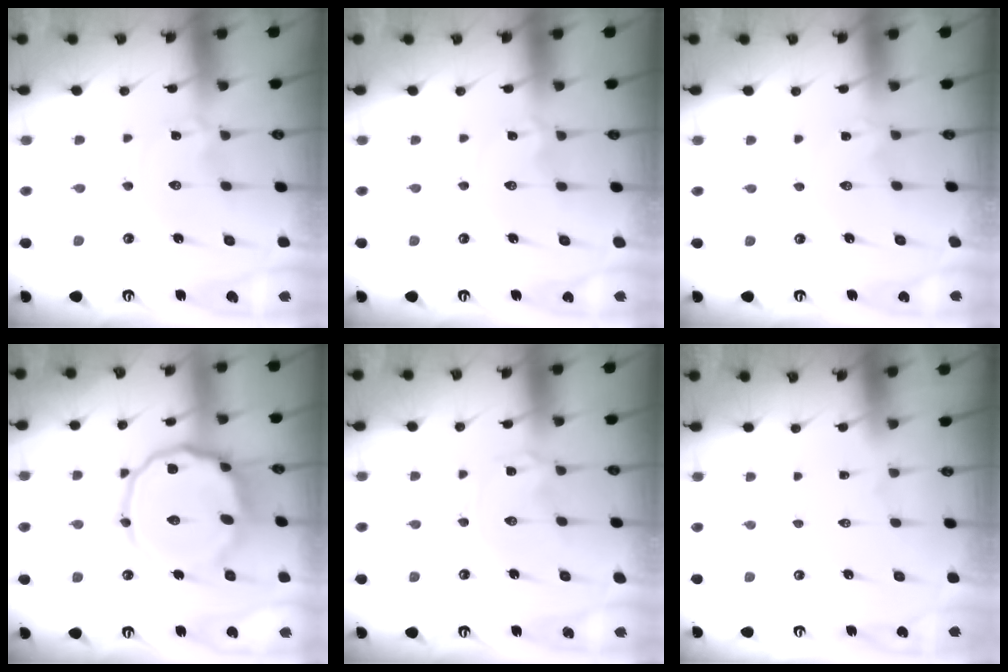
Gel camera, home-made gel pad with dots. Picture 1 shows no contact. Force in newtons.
{"total": 0.0}
{"total": 0.0}
{"total": 18.3, "press": 18.2, "slide": 1.4}
{"total": 0.0}
{"total": 1.6, "press": 1.6, "slide": 0.1}